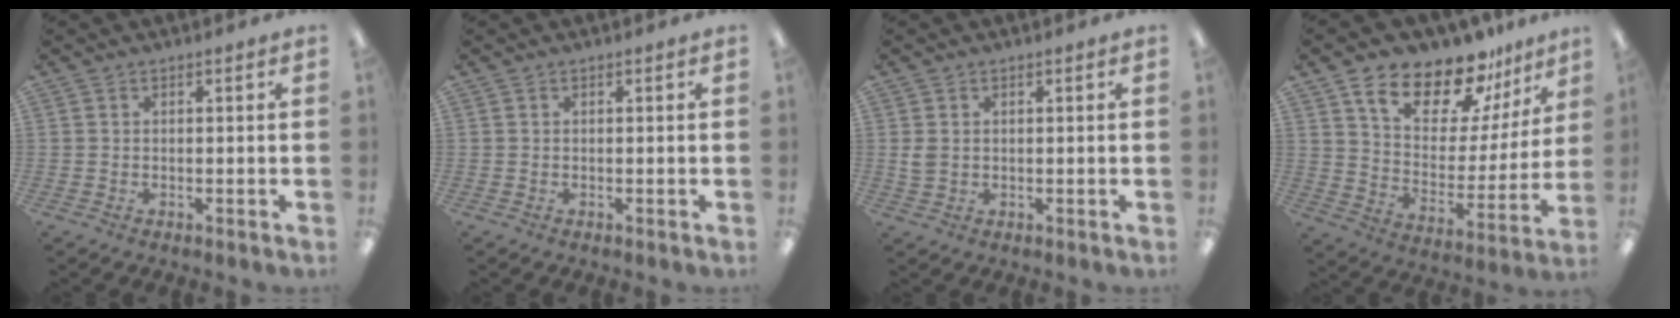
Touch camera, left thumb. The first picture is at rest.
{"total": 0.0}
{"total": 2.5, "force": [0.5, 1.9, 1.6], "torque": [-0.033, 0.005, 0.010]}
{"total": 18.0, "force": [14.2, 7.6, 8.1], "torque": [-0.145, -0.098, 0.248]}